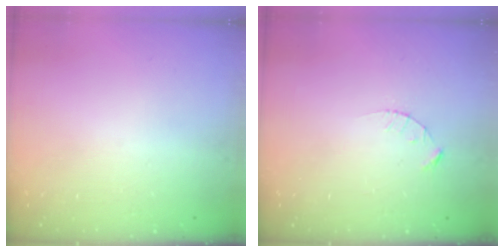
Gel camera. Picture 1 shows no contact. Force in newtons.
{"total": 2.1, "press": 2.1, "slide": 0.3}